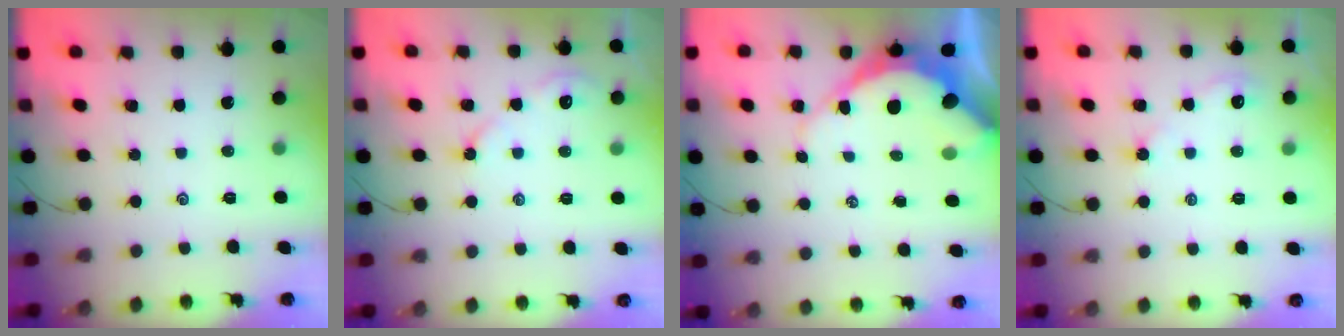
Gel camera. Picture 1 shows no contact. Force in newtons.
{"total": 6.8, "press": 6.7, "slide": 0.8}
{"total": 12.2, "press": 12.1, "slide": 1.6}
{"total": 3.3, "press": 3.3, "slide": 0.5}